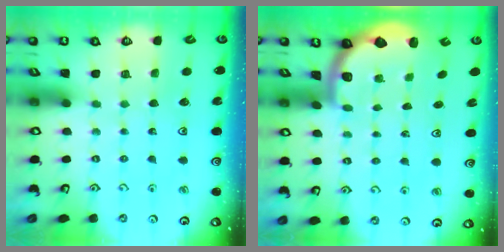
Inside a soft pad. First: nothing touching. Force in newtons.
{"total": 2.0, "press": 2.0, "slide": 0.5}